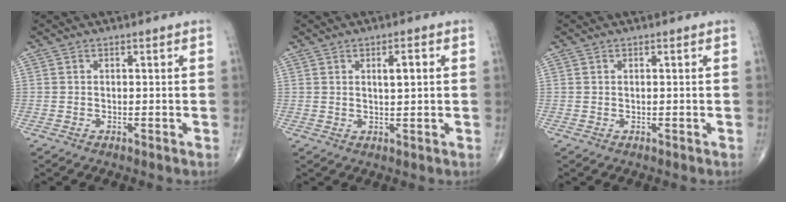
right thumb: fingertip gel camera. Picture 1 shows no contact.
{"total": 3.2, "force": [0.9, 0.9, 2.9], "torque": [-0.043, -0.002, 0.012]}
{"total": 0.0}